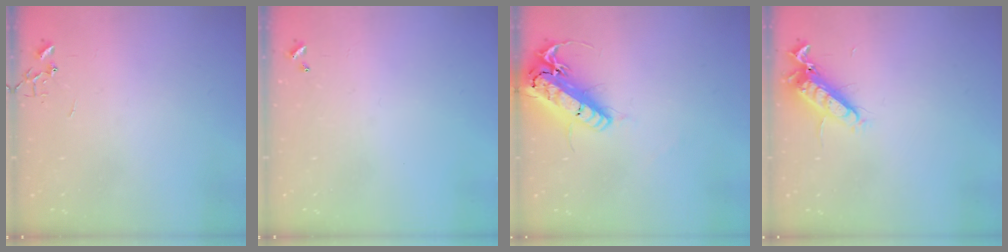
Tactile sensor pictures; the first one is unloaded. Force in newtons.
{"total": 0.0}
{"total": 20.0, "press": 19.6, "slide": 4.1}
{"total": 13.5, "press": 13.3, "slide": 1.9}